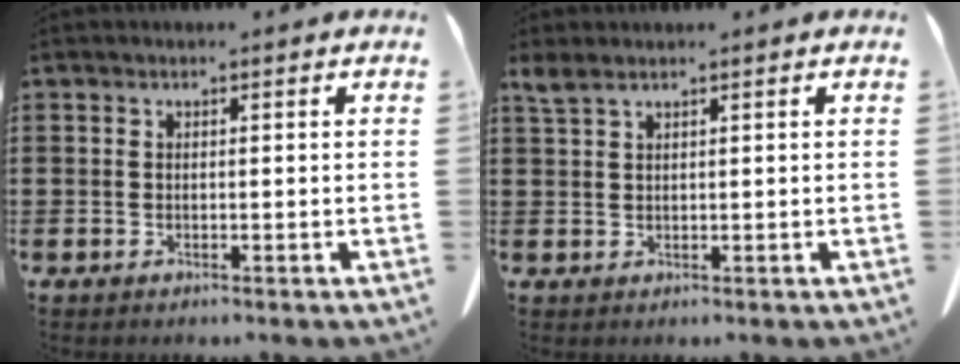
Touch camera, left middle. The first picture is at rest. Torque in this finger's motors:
{"motor_torque": [0.10, -0.03, 0.02, 0.02]}